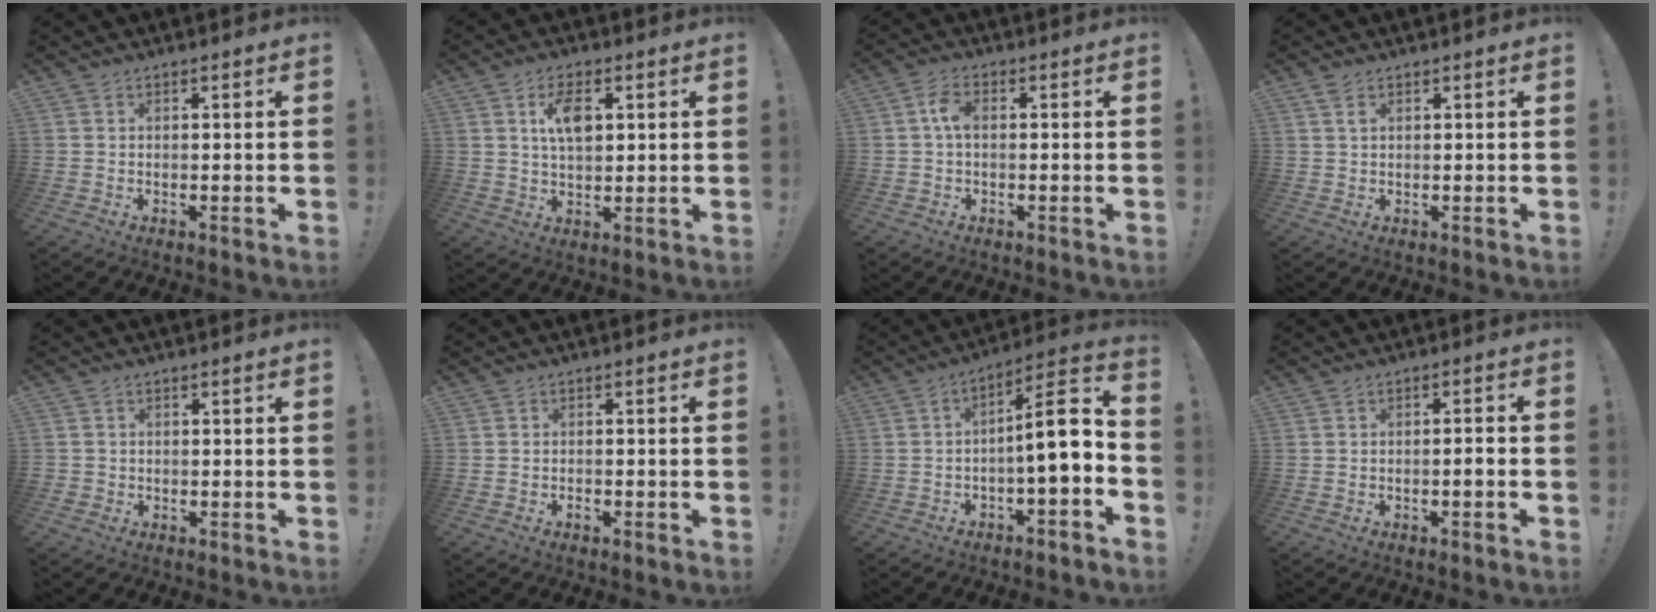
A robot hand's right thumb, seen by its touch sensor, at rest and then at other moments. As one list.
[{"total": 8.0, "force": [2.4, 4.1, 6.4], "torque": [-0.097, -0.003, 0.038]}, {"total": 4.7, "force": [0.3, 2.6, 3.9], "torque": [-0.075, 0.009, 0.004]}, {"total": 1.7, "force": [0.9, 0.7, 1.2], "torque": [-0.021, 0.000, 0.016]}, {"total": 1.3, "force": [-0.4, 1.2, 0.3], "torque": [-0.009, 0.004, -0.008]}, {"total": 1.0, "force": [-0.9, 0.2, 0.3], "torque": [-0.002, 0.001, -0.017]}, {"total": 11.9, "force": [0.2, 2.0, 11.7], "torque": [-0.177, -0.004, -0.003]}, {"total": 2.6, "force": [-1.2, -0.3, 2.3], "torque": [-0.039, -0.001, -0.021]}]